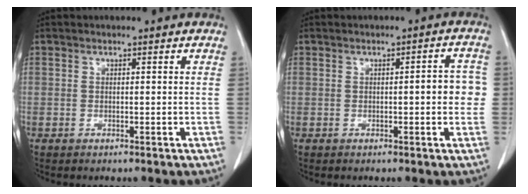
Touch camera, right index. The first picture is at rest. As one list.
[{"total": 3.9, "force": [-0.2, 1.1, 3.8], "torque": [-0.042, 0.009, -0.006]}]